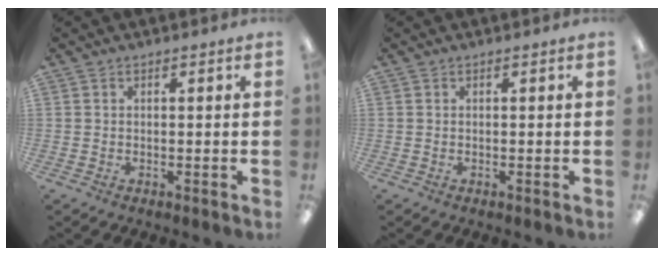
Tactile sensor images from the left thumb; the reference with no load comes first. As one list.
[{"total": 0.0}]